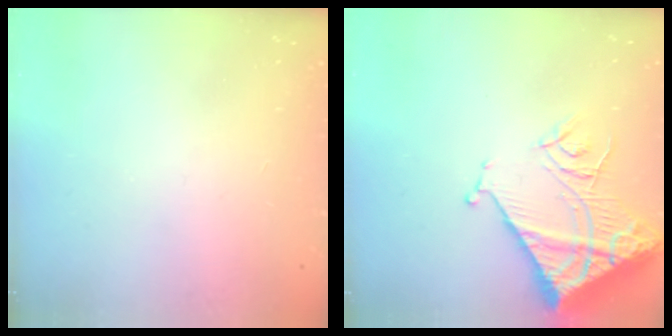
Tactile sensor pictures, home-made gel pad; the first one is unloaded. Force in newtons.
{"total": 14.6, "press": 14.5, "slide": 1.6}